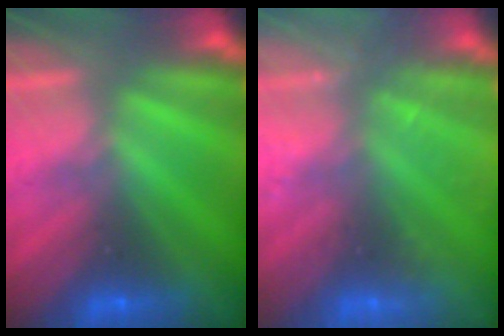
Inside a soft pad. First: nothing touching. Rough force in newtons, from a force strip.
{"total": 2.7}